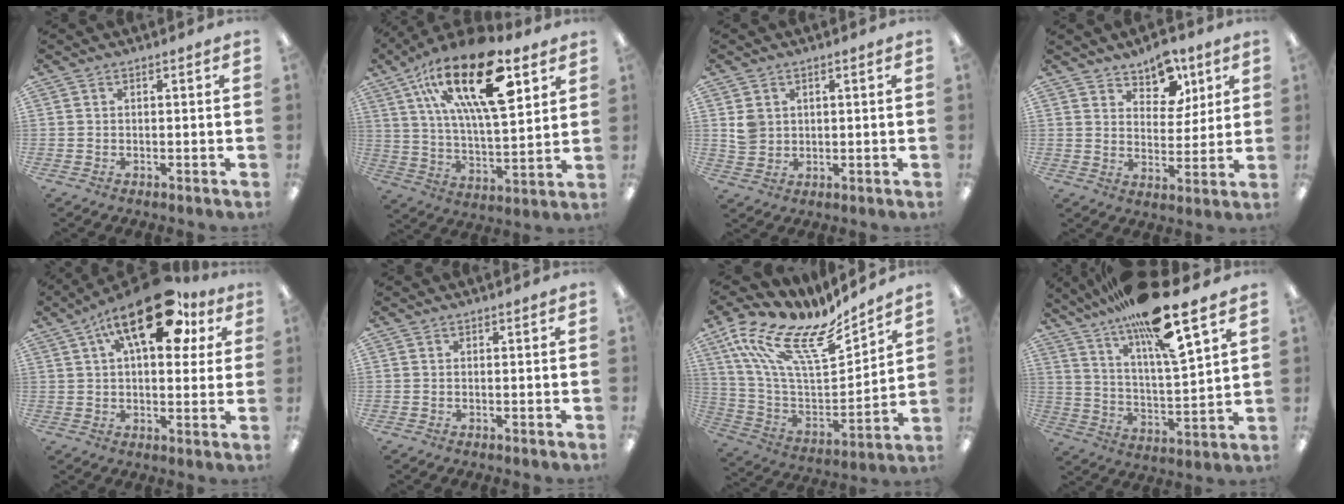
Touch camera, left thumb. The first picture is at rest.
{"total": 26.3, "force": [13.3, 10.3, 20.2], "torque": [-0.344, -0.063, 0.218]}
{"total": 4.0, "force": [1.2, 3.6, 1.1], "torque": [-0.015, 0.000, 0.021]}
{"total": 9.0, "force": [6.6, 5.3, 3.0], "torque": [-0.031, -0.042, 0.117]}
{"total": 19.4, "force": [9.3, 9.0, 14.4], "torque": [-0.212, -0.026, 0.151]}
{"total": 0.0}
{"total": 18.7, "force": [12.4, 7.8, 11.7], "torque": [-0.224, -0.090, 0.219]}
{"total": 19.2, "force": [14.3, 2.5, 12.6], "torque": [-0.218, -0.088, 0.231]}